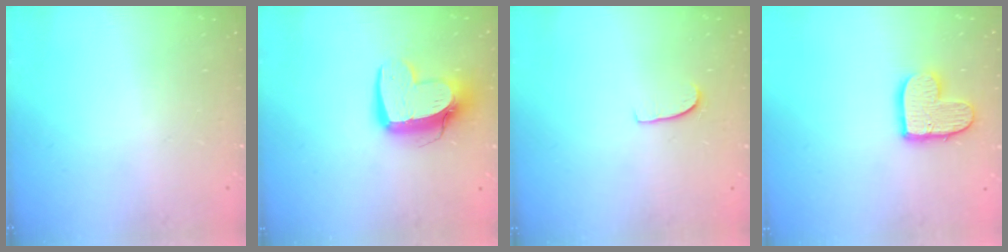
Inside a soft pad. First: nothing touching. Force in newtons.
{"total": 13.0, "press": 12.9, "slide": 1.2}
{"total": 5.1, "press": 5.1, "slide": 0.4}
{"total": 11.1, "press": 11.1, "slide": 0.5}